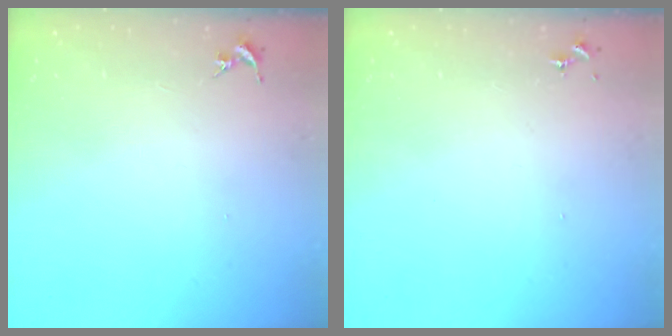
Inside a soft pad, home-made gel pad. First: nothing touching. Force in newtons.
{"total": 0.0}